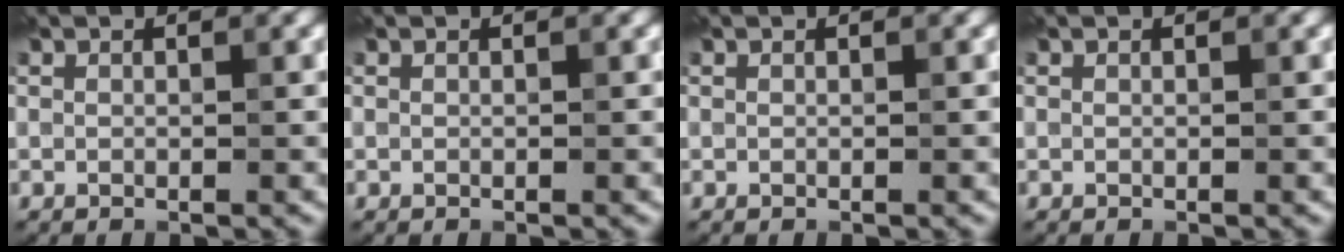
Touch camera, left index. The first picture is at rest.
{"total": 0.0}
{"total": 0.0}
{"total": 0.0}